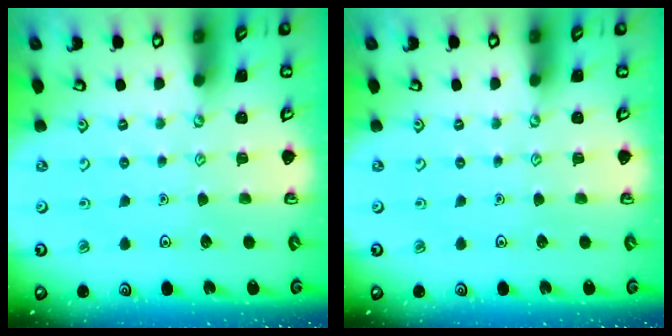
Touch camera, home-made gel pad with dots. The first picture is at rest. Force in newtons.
{"total": 0.0}